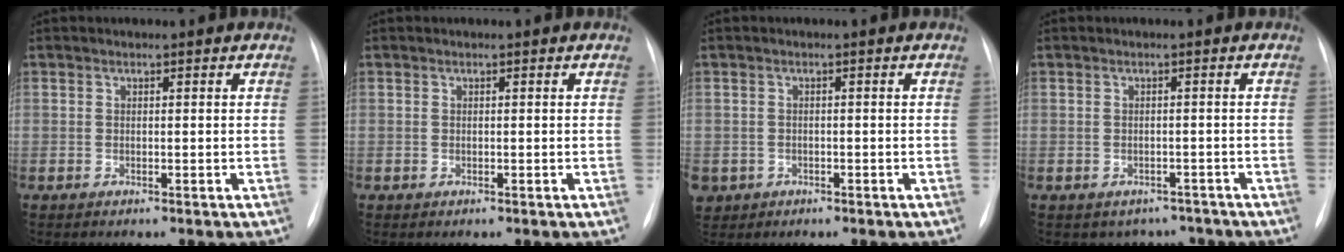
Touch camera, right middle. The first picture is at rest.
{"total": 0.0}
{"total": 4.1, "force": [-1.9, 3.6, 0.8], "torque": [-0.017, 0.003, -0.027]}
{"total": 4.1, "force": [-3.3, 2.4, 0.1], "torque": [0.011, 0.015, -0.039]}